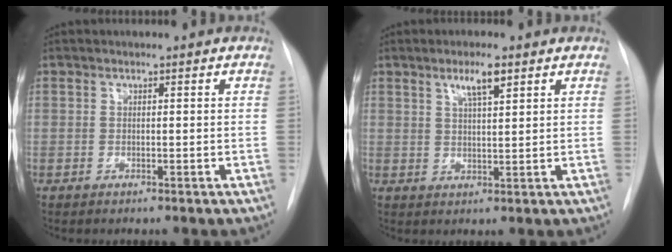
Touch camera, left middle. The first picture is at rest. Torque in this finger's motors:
{"motor_torque": [0.41, -0.27, 0.02, 0.07]}